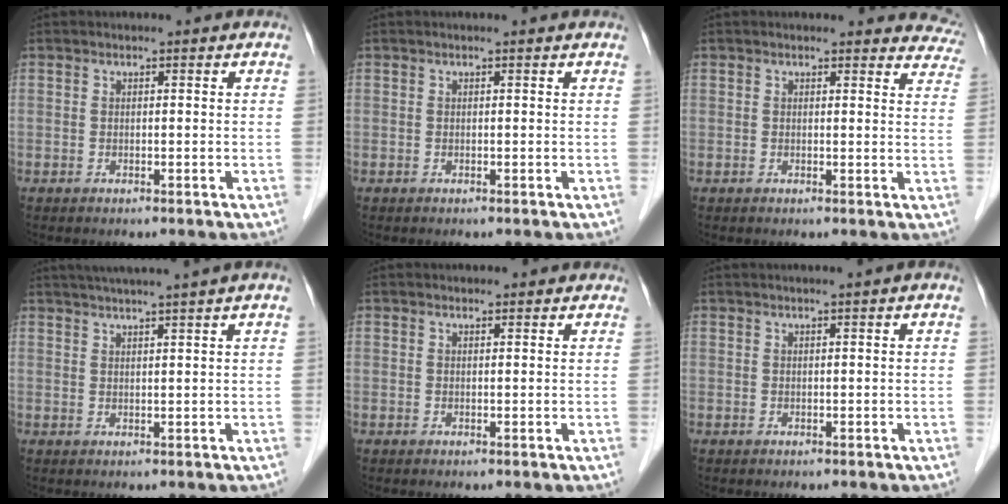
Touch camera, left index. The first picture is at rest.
{"total": 1.3, "force": [1.3, 0.1, 0.2], "torque": [-0.012, 0.013, 0.014]}
{"total": 10.4, "force": [9.9, 3.1, 1.0], "torque": [0.037, -0.018, 0.068]}
{"total": 7.9, "force": [6.4, -1.3, 4.3], "torque": [-0.062, 0.023, 0.087]}
{"total": 2.1, "force": [1.9, 0.8, 0.4], "torque": [-0.005, 0.013, 0.020]}
{"total": 1.5, "force": [1.1, -0.3, 1.0], "torque": [-0.016, 0.011, 0.023]}